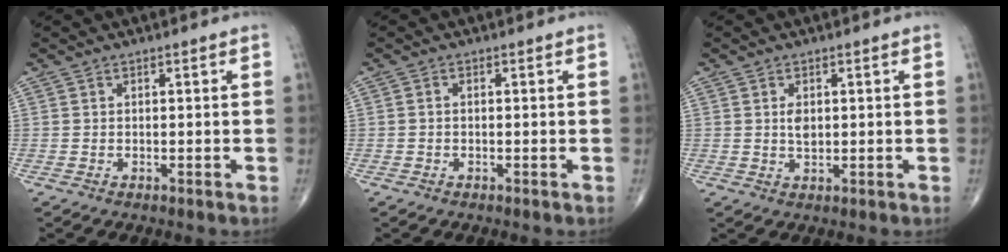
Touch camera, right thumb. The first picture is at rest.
{"total": 0.5, "force": [-0.2, 0.3, 0.4], "torque": [-0.005, 0.000, -0.007]}
{"total": 2.6, "force": [0.5, 1.5, 2.0], "torque": [-0.030, -0.005, 0.011]}